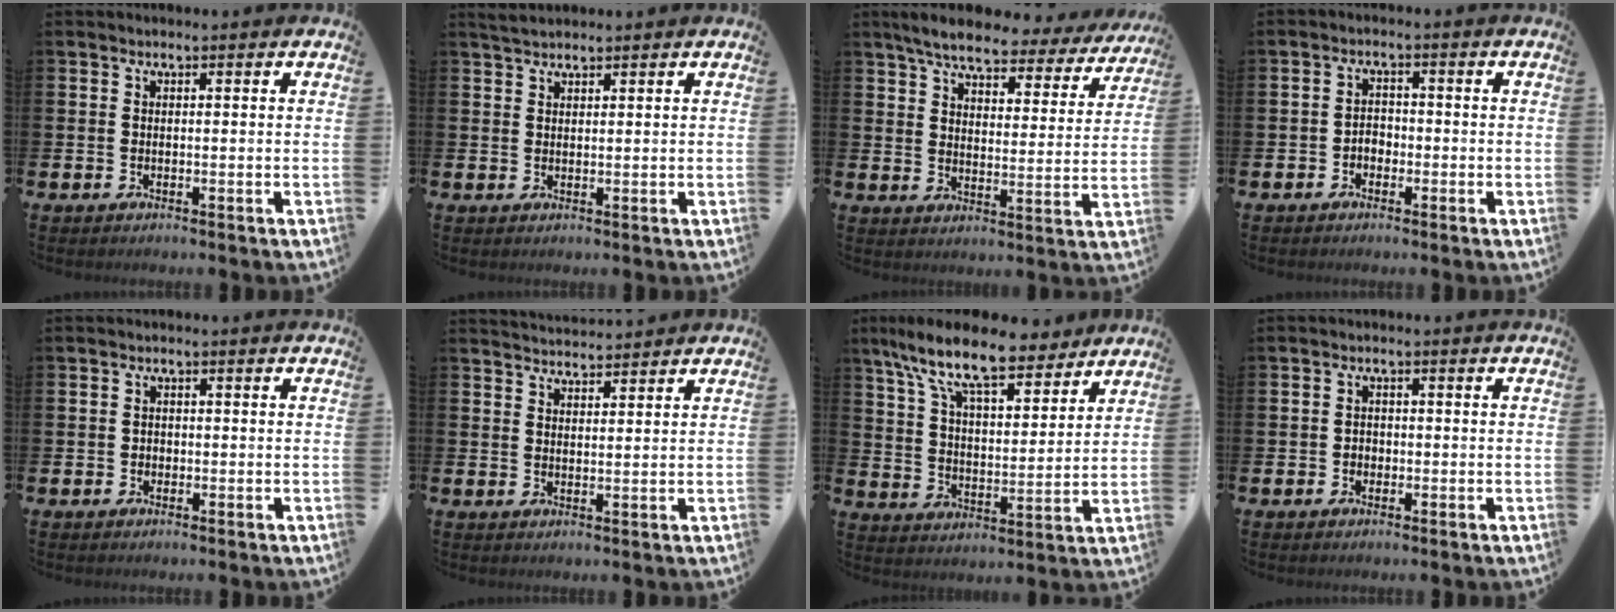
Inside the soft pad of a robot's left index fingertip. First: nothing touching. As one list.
[{"total": 2.3, "force": [2.1, 0.5, 0.7], "torque": [-0.015, 0.000, 0.039]}, {"total": 6.2, "force": [5.6, 1.1, 2.5], "torque": [-0.074, -0.030, 0.093]}, {"total": 1.8, "force": [-1.0, 1.3, 0.6], "torque": [-0.011, 0.004, -0.023]}, {"total": 0.8, "force": [-0.1, 0.7, 0.2], "torque": [-0.002, 0.005, -0.005]}, {"total": 3.2, "force": [3.2, 0.2, -0.1], "torque": [-0.002, -0.018, 0.059]}, {"total": 12.1, "force": [10.1, 3.2, 5.9], "torque": [-0.137, -0.052, 0.175]}, {"total": 1.2, "force": [-0.3, 1.1, 0.4], "torque": [-0.007, 0.004, -0.009]}]